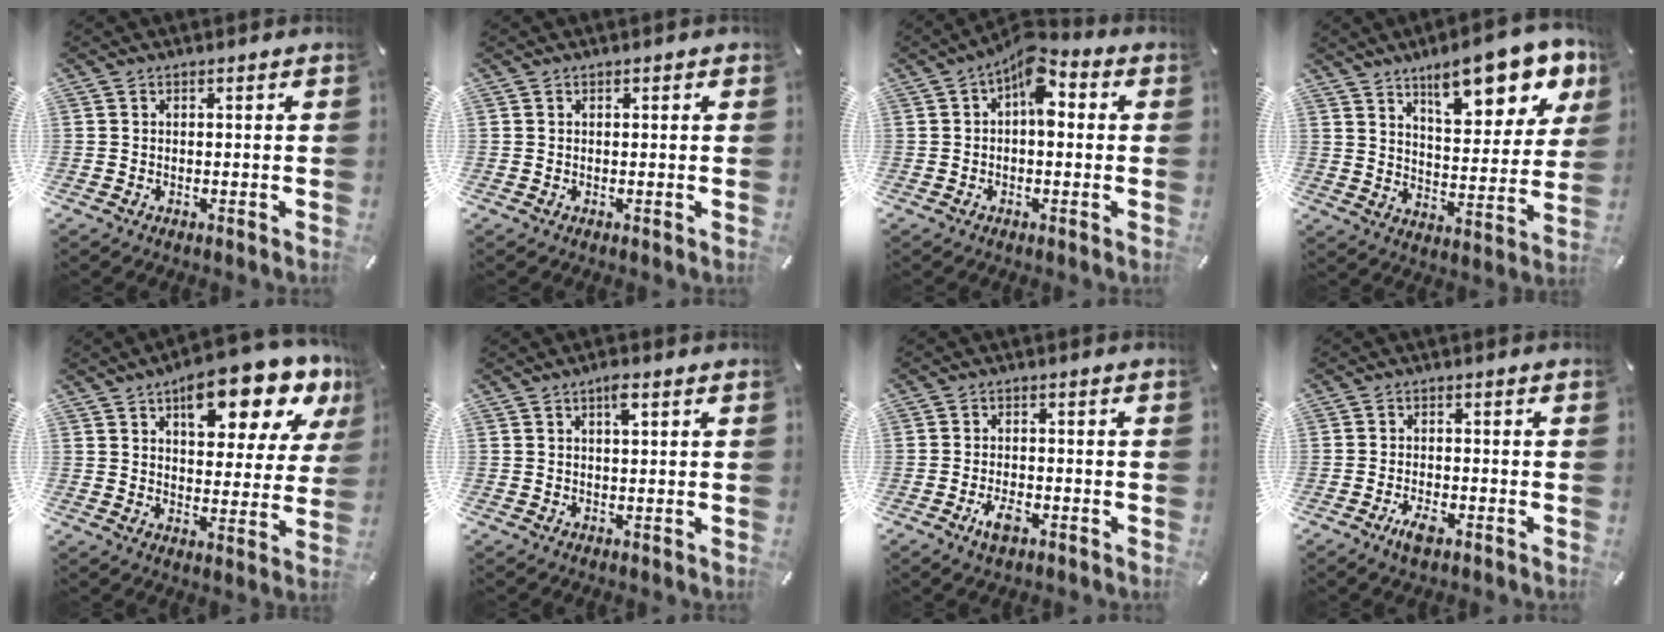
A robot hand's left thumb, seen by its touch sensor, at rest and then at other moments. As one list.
[{"total": 0.0}, {"total": 8.1, "force": [2.2, 4.4, 6.4], "torque": [-0.093, -0.014, 0.034]}, {"total": 15.8, "force": [10.9, 5.8, 9.8], "torque": [-0.131, -0.068, 0.180]}, {"total": 17.5, "force": [10.5, 7.8, 11.6], "torque": [-0.136, -0.066, 0.168]}, {"total": 2.6, "force": [1.1, 0.7, 2.2], "torque": [-0.039, 0.002, 0.015]}, {"total": 4.2, "force": [-2.2, 2.1, 2.9], "torque": [-0.065, 0.003, -0.042]}, {"total": 3.6, "force": [-2.3, 1.5, 2.4], "torque": [-0.049, 0.006, -0.043]}]